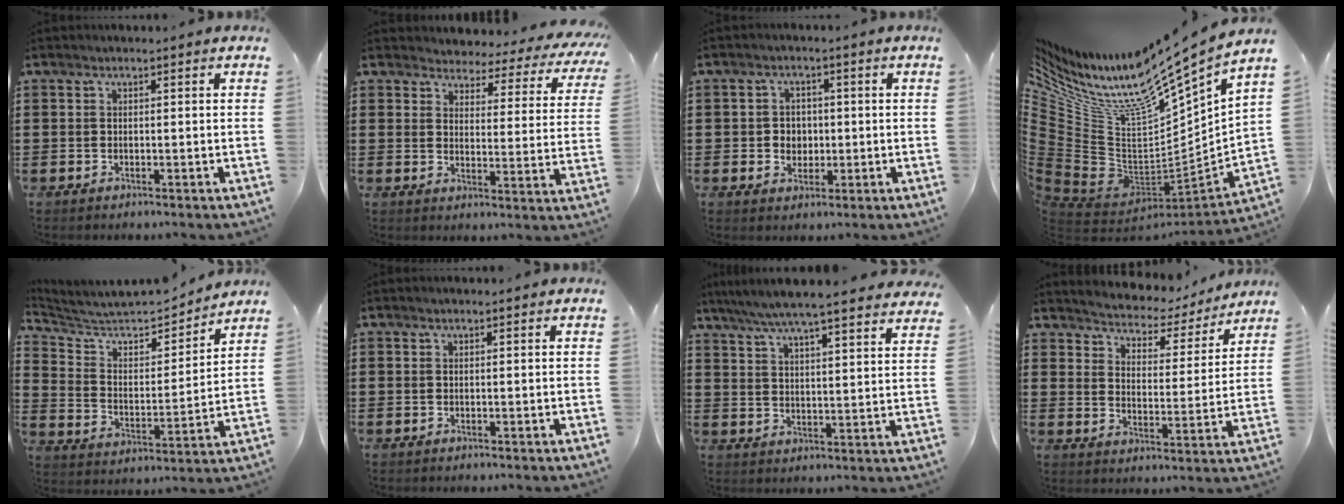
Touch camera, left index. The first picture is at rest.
{"total": 3.0, "force": [2.9, 0.7, 0.2], "torque": [-0.025, -0.027, 0.045]}
{"total": 2.9, "force": [-0.3, 2.6, 1.3], "torque": [-0.026, 0.003, -0.012]}
{"total": 11.6, "force": [8.6, 1.5, 7.7], "torque": [-0.164, -0.085, 0.125]}
{"total": 5.7, "force": [5.2, 1.5, 1.9], "torque": [-0.067, -0.040, 0.082]}
{"total": 0.0}
{"total": 6.0, "force": [5.3, -0.5, 2.7], "torque": [-0.073, -0.034, 0.089]}
{"total": 3.6, "force": [3.6, 0.5, -0.2], "torque": [-0.022, -0.036, 0.054]}